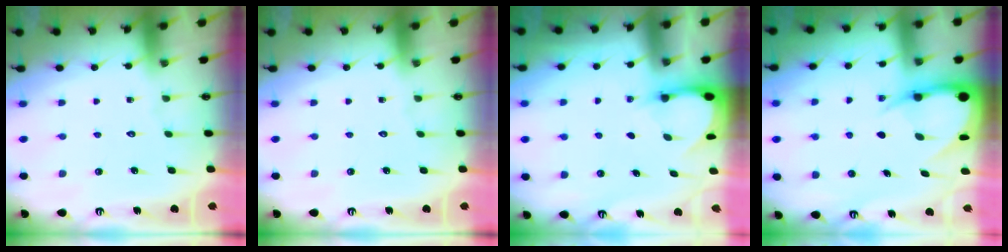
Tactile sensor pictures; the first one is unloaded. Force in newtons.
{"total": 0.0}
{"total": 2.9, "press": 2.9, "slide": 0.3}
{"total": 9.4, "press": 9.4, "slide": 1.2}